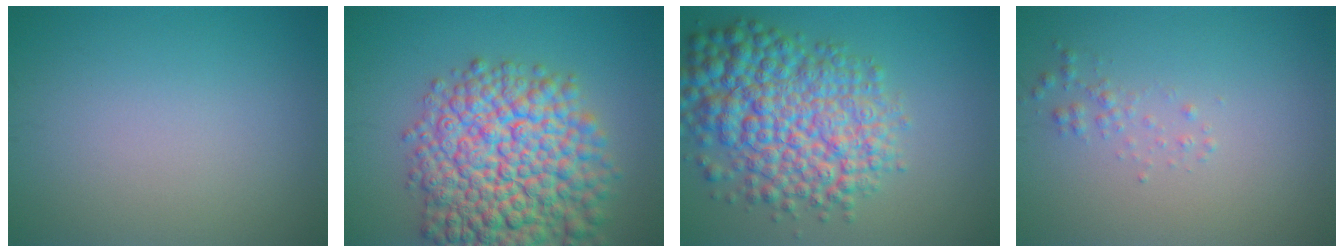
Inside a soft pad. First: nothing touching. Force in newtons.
{"total": 12.8, "press": 12.8, "slide": 0.5}
{"total": 9.8, "press": 9.8, "slide": 0.3}
{"total": 1.1, "press": 1.1, "slide": 0.0}